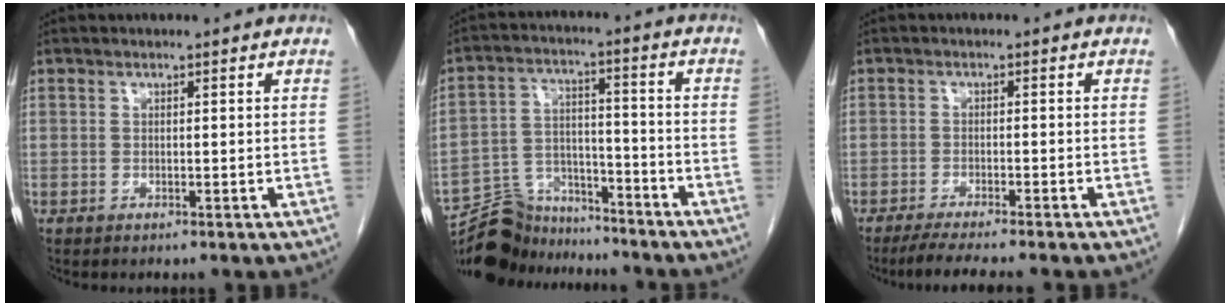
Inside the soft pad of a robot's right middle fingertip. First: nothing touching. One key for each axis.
{"total": 11.3, "fx": -10.8, "fy": 3.6, "fz": 0.4, "tx": -0.008, "ty": 0.036, "tz": -0.186}
{"total": 6.2, "fx": -5.2, "fy": -0.4, "fz": 3.3, "tx": -0.043, "ty": -0.016, "tz": -0.084}